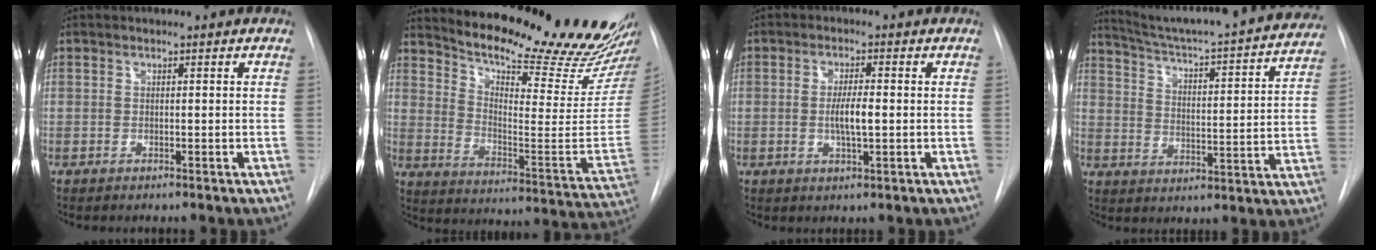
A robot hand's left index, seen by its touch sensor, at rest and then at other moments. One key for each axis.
{"total": 24.8, "fx": 22.8, "fy": 2.0, "fz": 9.6, "tx": -0.151, "ty": -0.118, "tz": 0.293}
{"total": 4.1, "fx": -0.7, "fy": 0.8, "fz": 3.9, "tx": -0.074, "ty": -0.007, "tz": -0.013}
{"total": 27.1, "fx": 24.8, "fy": 1.4, "fz": 10.8, "tx": -0.167, "ty": -0.068, "tz": 0.314}